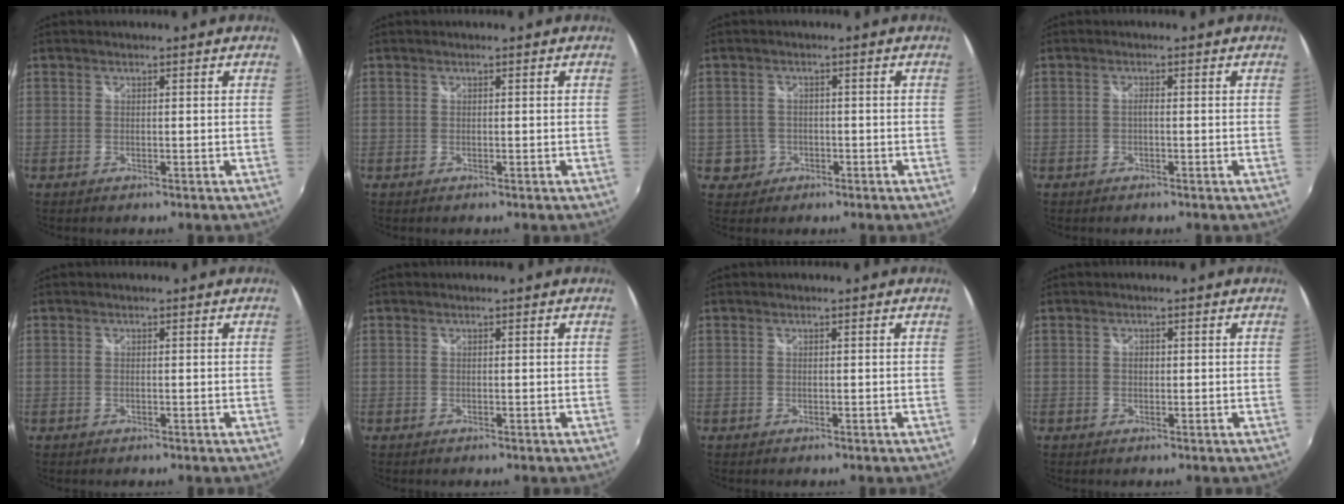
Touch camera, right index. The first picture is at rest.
{"total": 0.0}
{"total": 3.7, "force": [-1.2, 3.5, 0.1], "torque": [-0.008, 0.013, -0.016]}
{"total": 0.7, "force": [-0.2, 0.1, 0.7], "torque": [-0.013, 0.003, -0.006]}
{"total": 0.0}
{"total": 0.0}
{"total": 0.0}
{"total": 0.9, "force": [0.0, 0.7, 0.5], "torque": [-0.007, 0.003, -0.001]}